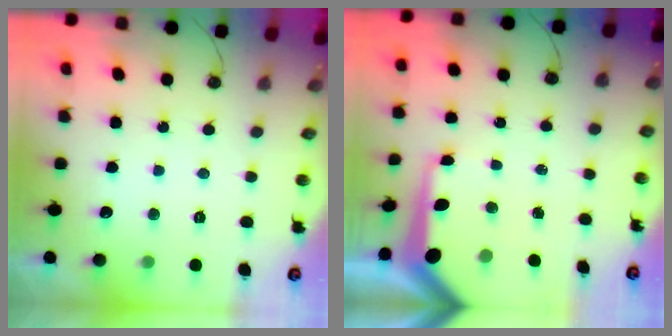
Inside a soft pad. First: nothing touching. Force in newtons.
{"total": 11.8, "press": 11.8, "slide": 1.1}